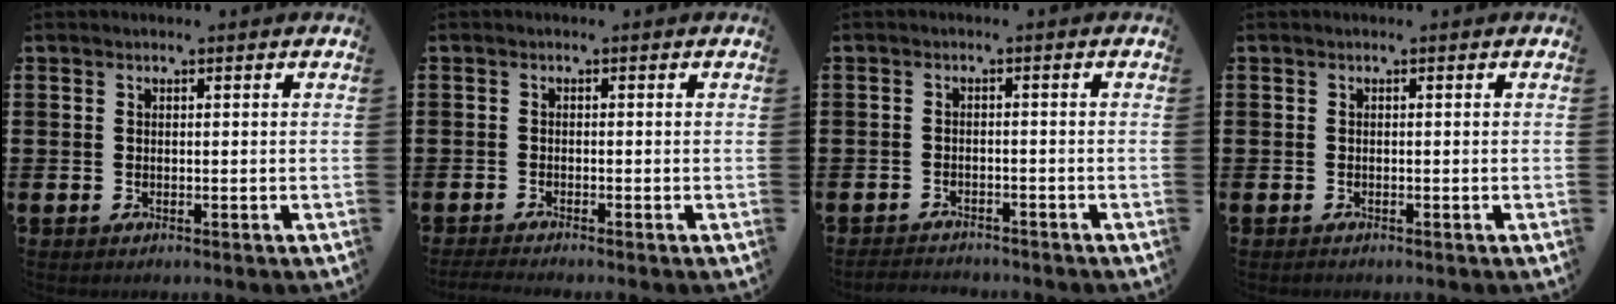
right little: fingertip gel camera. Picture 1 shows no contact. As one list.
[{"total": 1.0, "force": [-0.9, 0.0, 0.6], "torque": [-0.008, -0.001, -0.017]}, {"total": 1.8, "force": [-1.7, 0.1, -0.2], "torque": [-0.005, 0.002, -0.039]}, {"total": 0.0}]